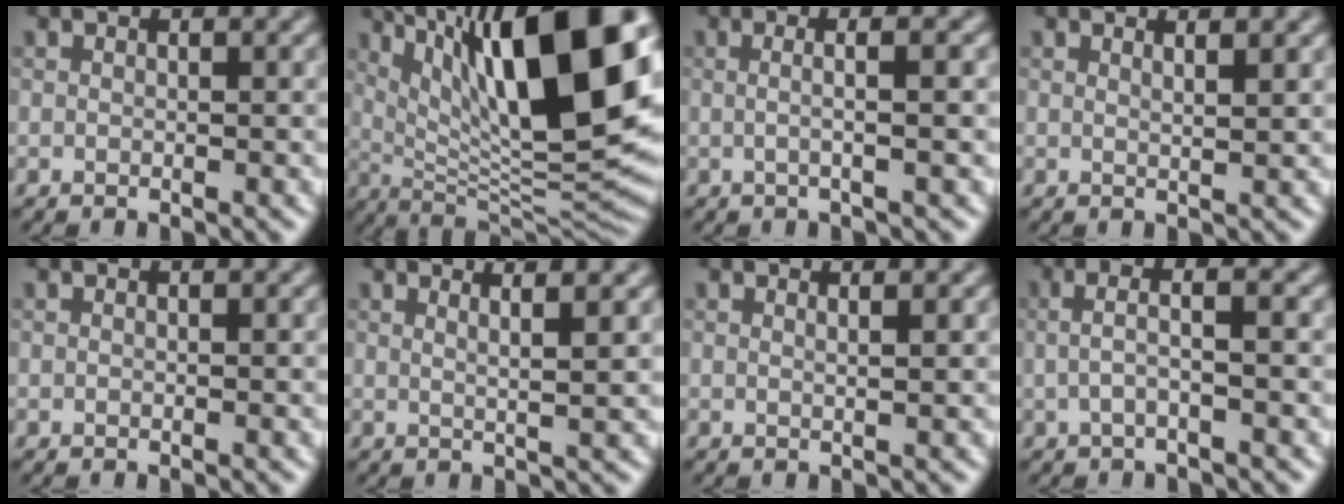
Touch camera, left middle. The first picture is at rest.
{"total": 17.1, "force": [5.9, 5.2, 15.2], "torque": [-0.235, 0.017, 0.120]}
{"total": 3.1, "force": [-0.3, 1.0, 3.0], "torque": [-0.031, 0.005, -0.023]}
{"total": 1.8, "force": [0.9, 0.6, 1.4], "torque": [-0.008, 0.011, -0.001]}
{"total": 0.0}
{"total": 2.6, "force": [1.2, 0.6, 2.2], "torque": [-0.029, 0.013, 0.005]}
{"total": 1.1, "force": [0.2, 0.5, 1.0], "torque": [-0.005, 0.007, -0.005]}
{"total": 2.6, "force": [-0.5, 0.6, 2.4], "torque": [-0.047, 0.009, -0.007]}